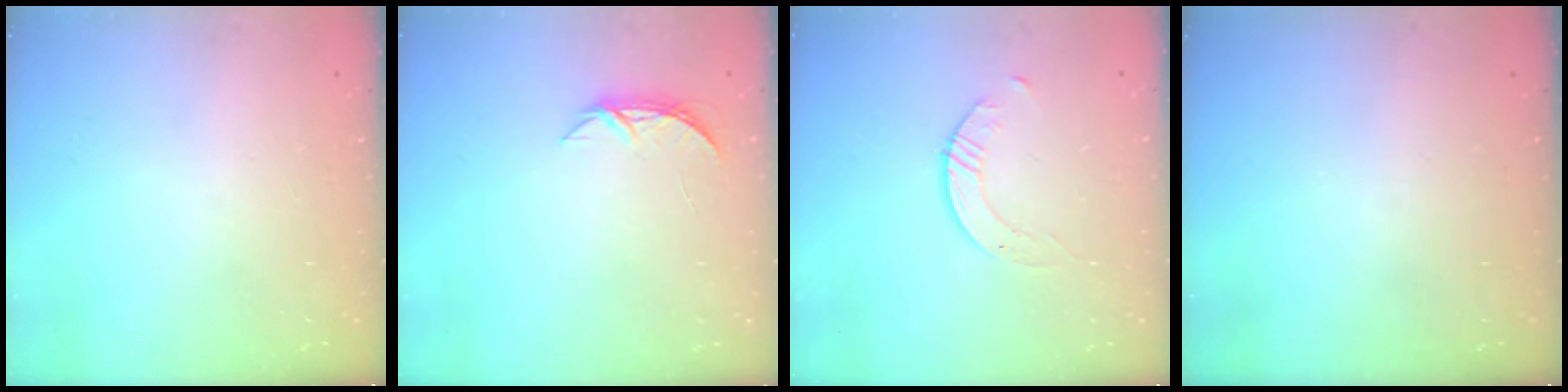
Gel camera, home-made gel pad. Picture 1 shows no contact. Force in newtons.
{"total": 4.2, "press": 4.2, "slide": 0.5}
{"total": 1.7, "press": 1.7, "slide": 0.2}
{"total": 0.0}